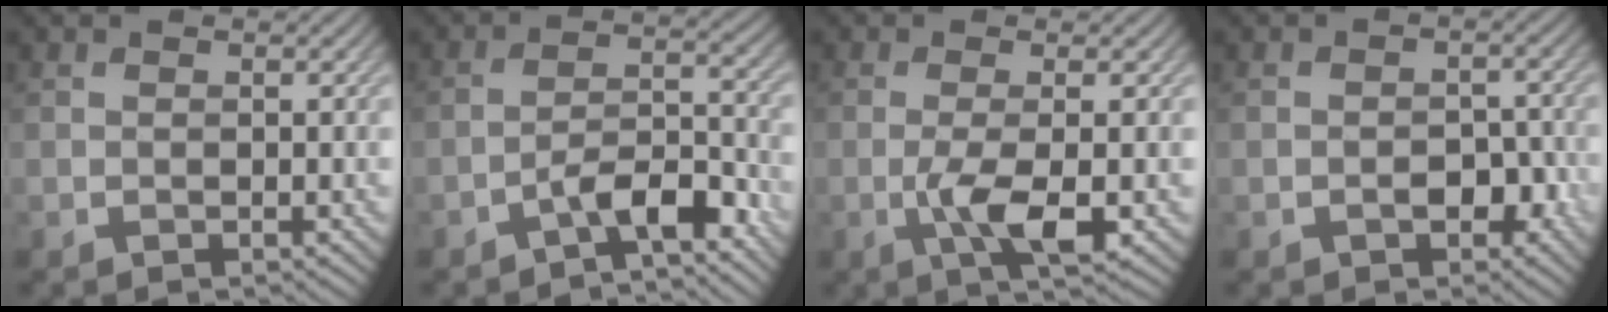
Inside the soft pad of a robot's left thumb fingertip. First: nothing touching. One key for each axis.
{"total": 6.0, "fx": -4.2, "fy": 1.5, "fz": 4.0, "tx": -0.069, "ty": 0.014, "tz": -0.079}
{"total": 4.5, "fx": -1.1, "fy": 1.0, "fz": 4.3, "tx": -0.088, "ty": -0.001, "tz": -0.023}
{"total": 2.8, "fx": -1.2, "fy": 1.8, "fz": 1.8, "tx": -0.027, "ty": 0.002, "tz": -0.016}